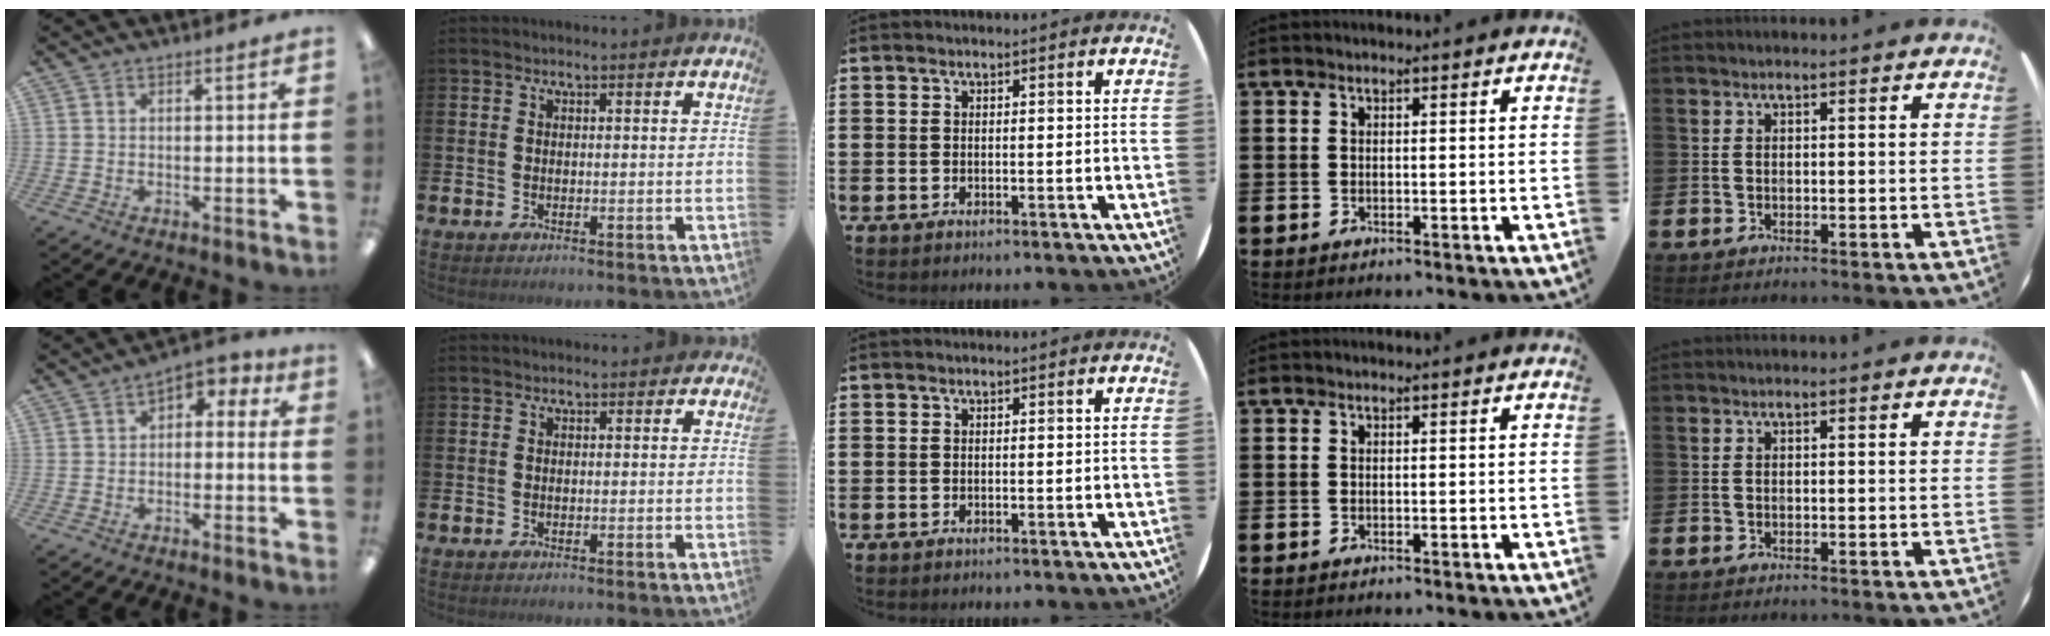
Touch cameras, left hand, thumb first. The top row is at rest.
{"thumb": {"total": 3.8, "force": [0.5, 2.7, 2.7], "torque": [-0.036, 0.000, 0.003]}, "index": {"total": 0.7, "force": [-0.1, 0.6, 0.3], "torque": [-0.002, 0.008, -0.005]}}